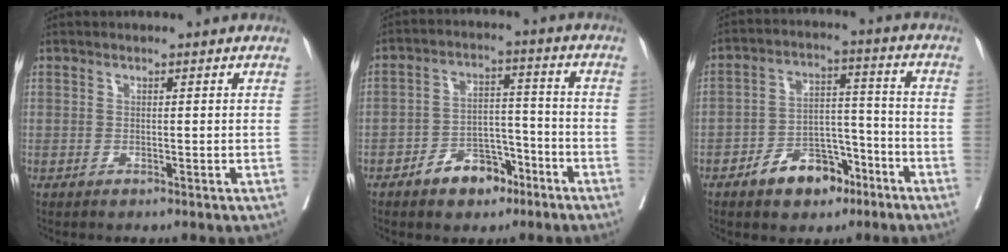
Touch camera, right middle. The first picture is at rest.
{"total": 7.4, "force": [-4.7, 4.3, 3.7], "torque": [-0.055, 0.021, -0.075]}
{"total": 8.9, "force": [-5.6, 5.1, 4.7], "torque": [-0.070, 0.023, -0.089]}